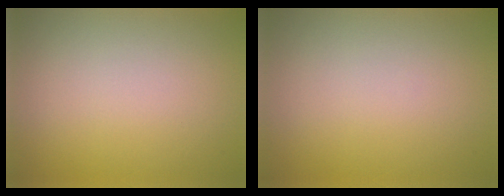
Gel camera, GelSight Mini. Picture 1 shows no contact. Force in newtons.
{"total": 0.0}